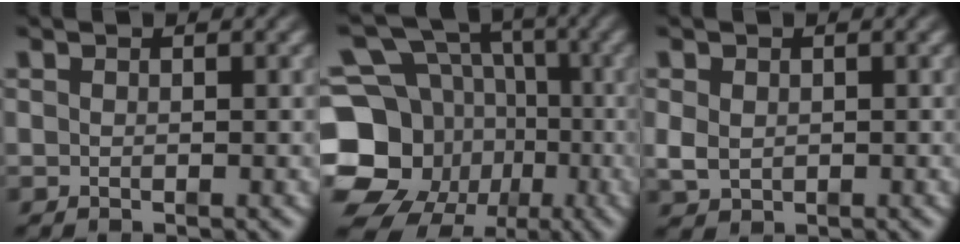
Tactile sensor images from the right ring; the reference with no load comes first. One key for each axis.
{"total": 19.0, "fx": -3.3, "fy": 16.7, "fz": 8.6, "tx": -0.180, "ty": -0.073, "tz": -0.045}
{"total": 2.0, "fx": -0.3, "fy": 1.8, "fz": 0.9, "tx": -0.027, "ty": -0.014, "tz": 0.008}